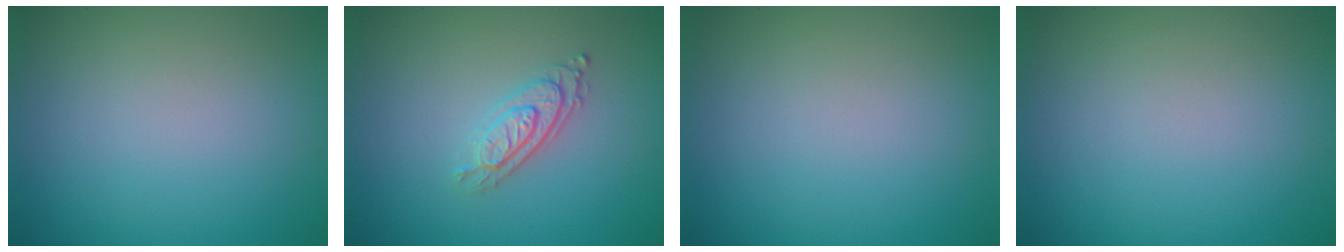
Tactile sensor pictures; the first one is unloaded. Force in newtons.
{"total": 2.8, "press": 2.2, "slide": 1.7}
{"total": 0.0}
{"total": 0.0}